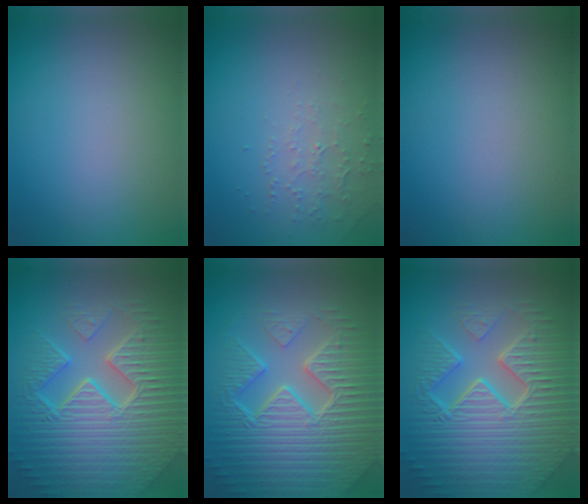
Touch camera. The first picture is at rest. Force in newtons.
{"total": 1.9, "press": 1.8, "slide": 0.6}
{"total": 0.0}
{"total": 11.2, "press": 7.2, "slide": 8.6}
{"total": 9.6, "press": 6.7, "slide": 6.8}
{"total": 11.2, "press": 7.2, "slide": 8.6}